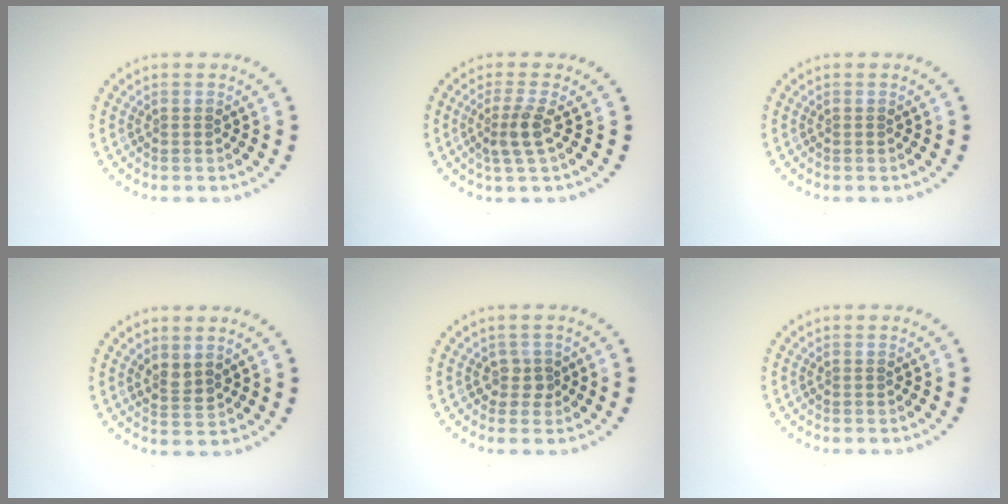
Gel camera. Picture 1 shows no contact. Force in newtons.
{"total": 2.3, "press": 1.8, "slide": 1.5}
{"total": 0.0}
{"total": 1.6, "press": 1.3, "slide": 1.0}
{"total": 1.4, "press": 1.1, "slide": 0.8}
{"total": 0.0}